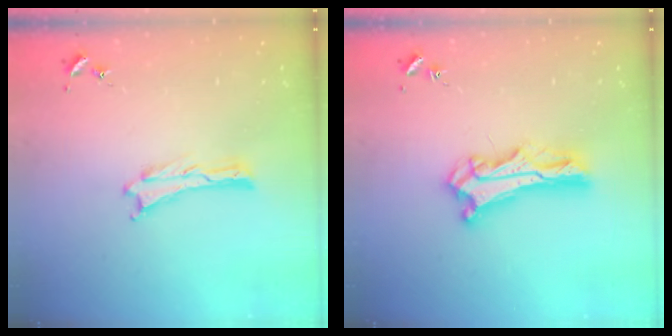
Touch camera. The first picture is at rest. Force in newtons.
{"total": 8.4, "press": 8.3, "slide": 0.7}